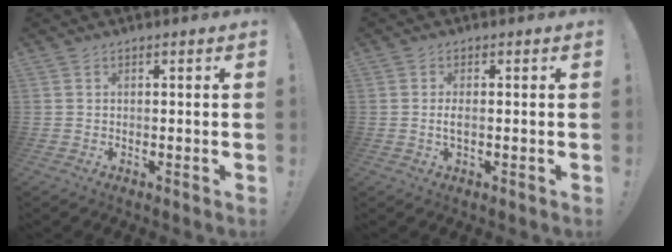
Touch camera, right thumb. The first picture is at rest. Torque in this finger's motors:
{"motor_torque": [-0.08, 0.01, 0.00, 0.01, 0.00]}